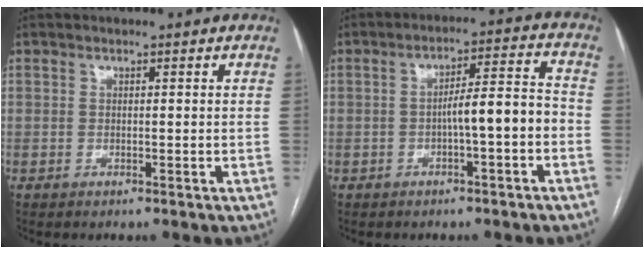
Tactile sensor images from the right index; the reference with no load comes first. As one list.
[{"total": 6.8, "force": [-2.0, 0.7, 6.5], "torque": [-0.098, 0.028, -0.027]}]